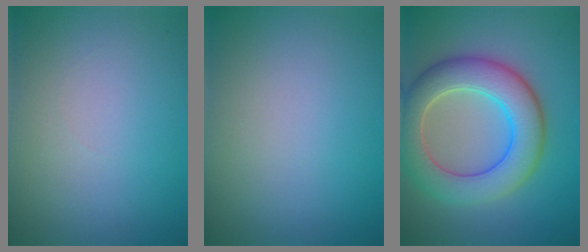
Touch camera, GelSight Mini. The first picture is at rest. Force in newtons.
{"total": 0.0}
{"total": 7.8, "press": 7.8, "slide": 0.7}